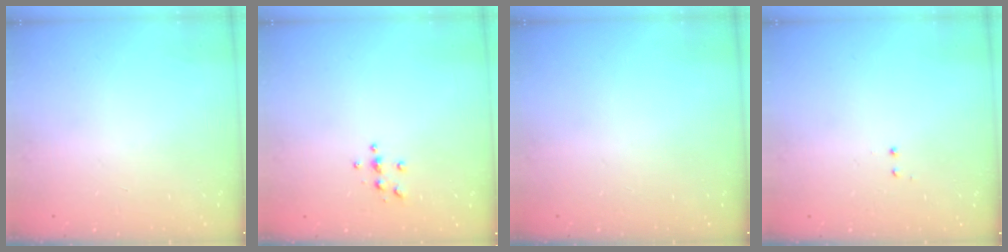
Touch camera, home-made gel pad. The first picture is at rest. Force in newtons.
{"total": 3.8, "press": 3.8, "slide": 0.4}
{"total": 0.0}
{"total": 0.5, "press": 0.5, "slide": 0.3}